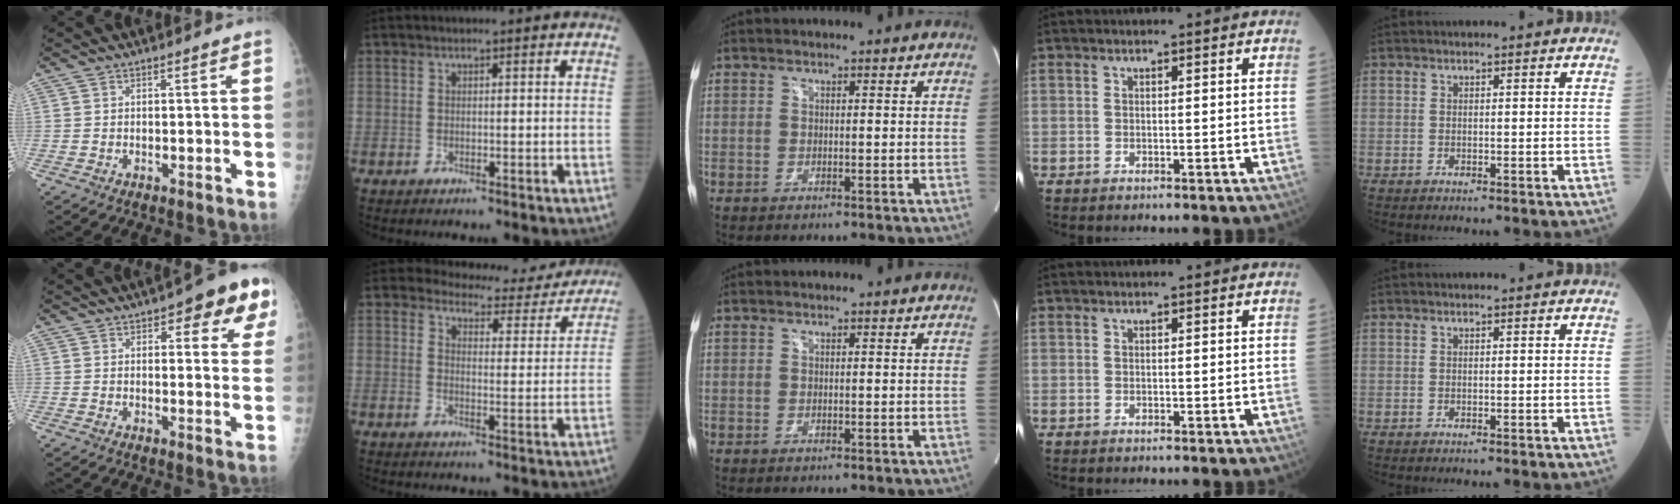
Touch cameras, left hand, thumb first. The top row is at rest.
{"thumb": {"total": 10.4, "force": [5.0, 4.2, 8.1], "torque": [-0.049, -0.010, 0.052]}, "index": {"total": 10.4, "force": [9.9, 3.0, 0.8], "torque": [0.005, -0.026, 0.104]}}